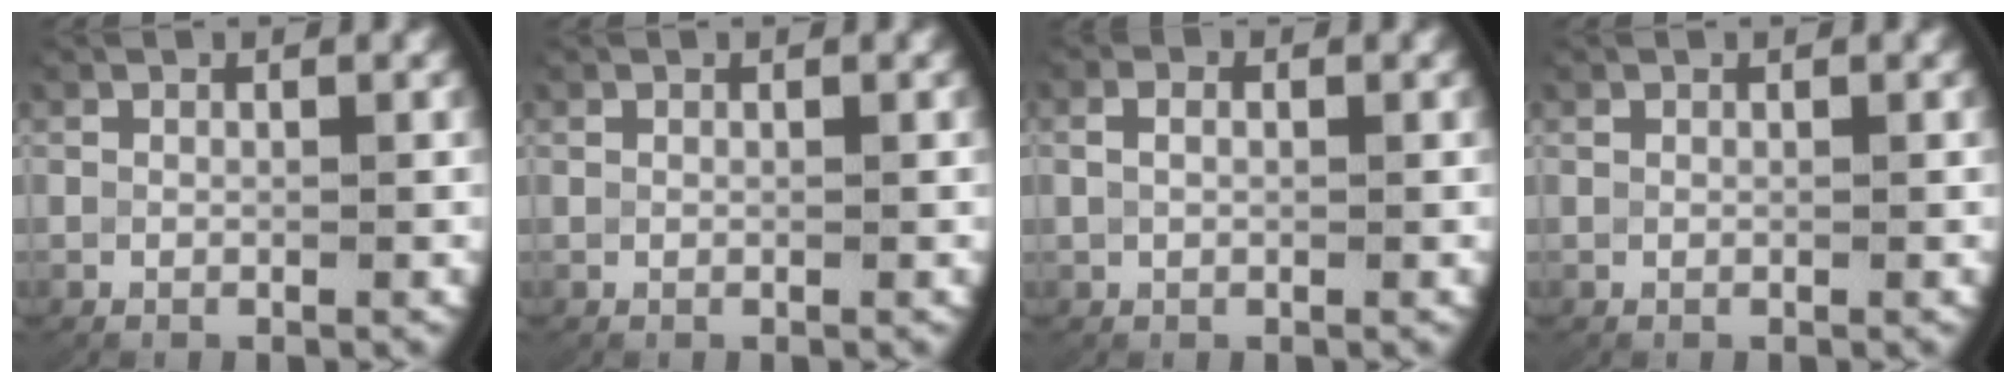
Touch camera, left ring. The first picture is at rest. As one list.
[{"total": 0.0}, {"total": 1.4, "force": [0.3, 0.9, 1.0], "torque": [-0.025, -0.002, 0.010]}, {"total": 0.0}]